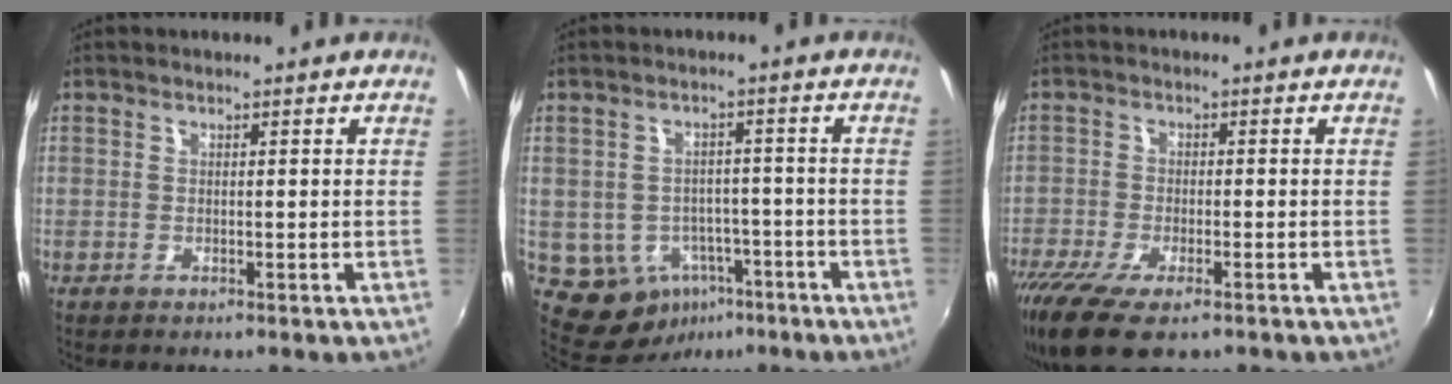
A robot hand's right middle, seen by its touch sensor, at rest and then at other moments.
{"total": 8.9, "force": [-4.0, 7.1, 3.5], "torque": [-0.082, 0.008, -0.033]}
{"total": 11.2, "force": [-7.5, 3.7, 7.4], "torque": [-0.171, -0.044, -0.133]}